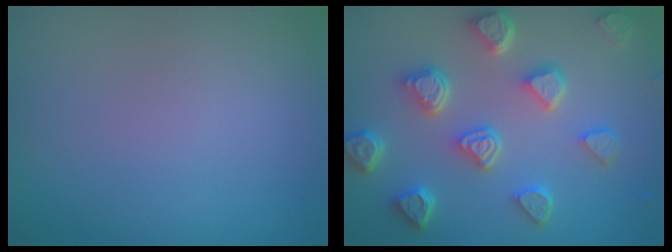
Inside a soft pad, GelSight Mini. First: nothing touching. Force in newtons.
{"total": 6.5, "press": 5.3, "slide": 3.9}